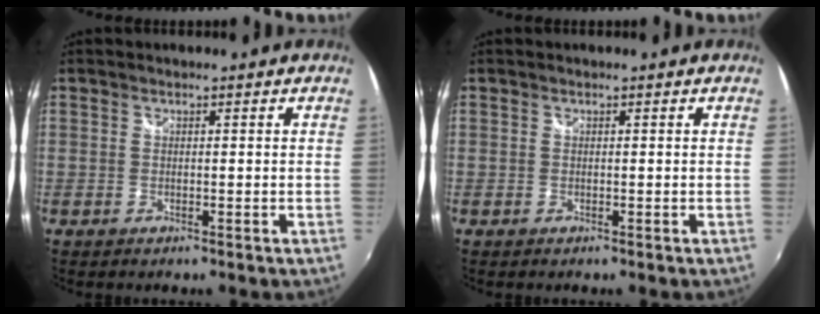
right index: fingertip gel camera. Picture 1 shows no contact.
{"total": 0.0}